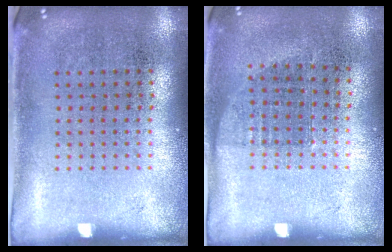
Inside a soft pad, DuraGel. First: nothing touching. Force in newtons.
{"total": 0.7, "press": 0.6, "slide": 0.3}